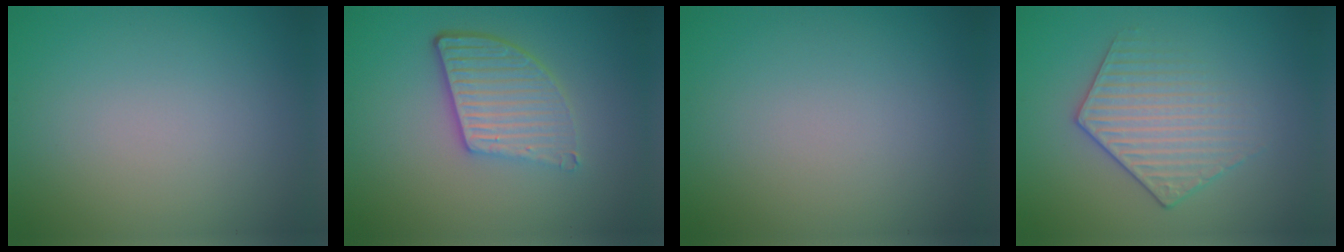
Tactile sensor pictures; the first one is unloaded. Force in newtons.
{"total": 5.0, "press": 3.6, "slide": 3.5}
{"total": 0.0}
{"total": 3.5, "press": 3.2, "slide": 1.4}